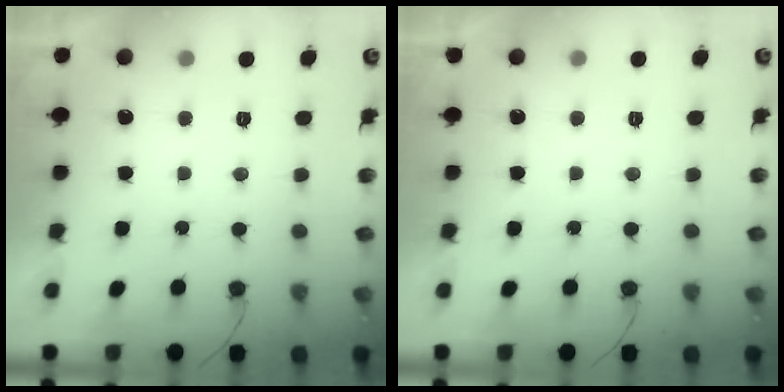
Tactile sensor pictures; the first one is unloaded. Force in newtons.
{"total": 1.8, "press": 1.8, "slide": 0.0}